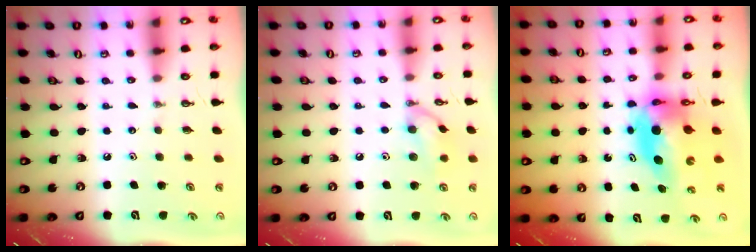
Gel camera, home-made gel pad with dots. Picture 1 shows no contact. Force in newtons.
{"total": 10.3, "press": 10.2, "slide": 1.5}
{"total": 8.9, "press": 8.9, "slide": 1.0}